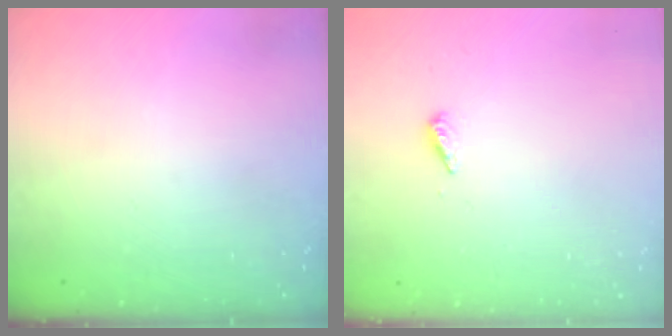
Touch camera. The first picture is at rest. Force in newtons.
{"total": 2.9, "press": 2.9, "slide": 0.3}